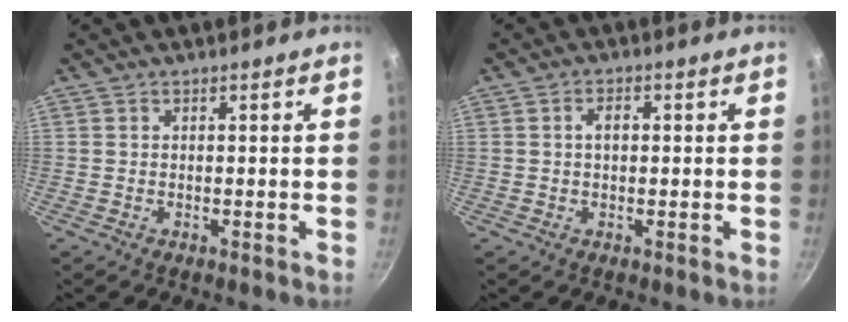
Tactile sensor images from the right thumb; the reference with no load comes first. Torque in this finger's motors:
{"motor_torque": [-0.21, 0.43, 0.50, 0.15, 0.00]}